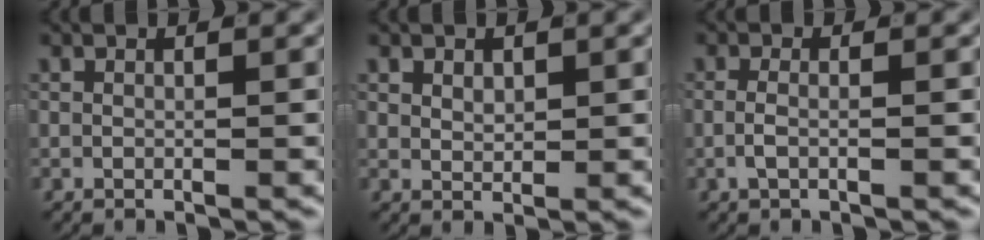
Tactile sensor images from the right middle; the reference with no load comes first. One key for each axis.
{"total": 1.2, "fx": 0.7, "fy": 0.6, "fz": 0.8, "tx": -0.017, "ty": -0.012, "tz": 0.022}
{"total": 1.3, "fx": -0.6, "fy": 0.1, "fz": 1.1, "tx": -0.026, "ty": -0.005, "tz": -0.010}